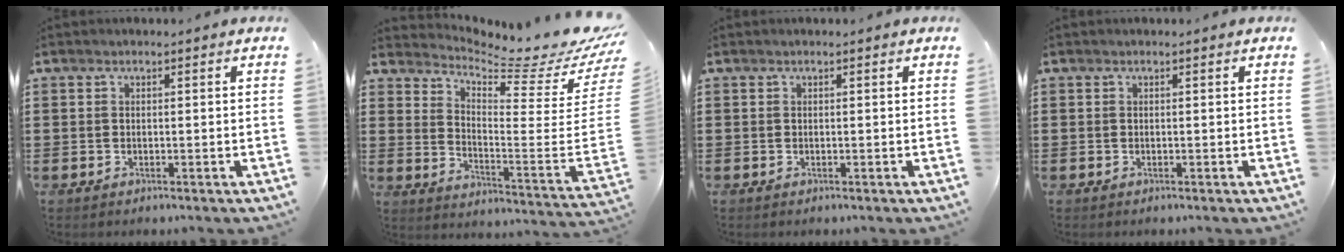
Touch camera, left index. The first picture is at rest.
{"total": 5.2, "force": [4.8, -0.3, 2.0], "torque": [-0.054, -0.064, 0.073]}
{"total": 0.0}
{"total": 0.0}